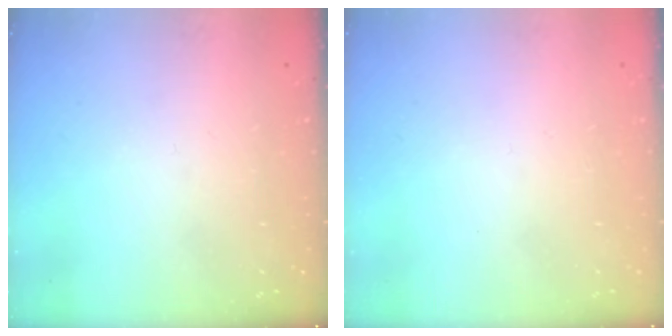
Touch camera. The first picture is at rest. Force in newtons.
{"total": 1.7, "press": 1.7, "slide": 0.1}